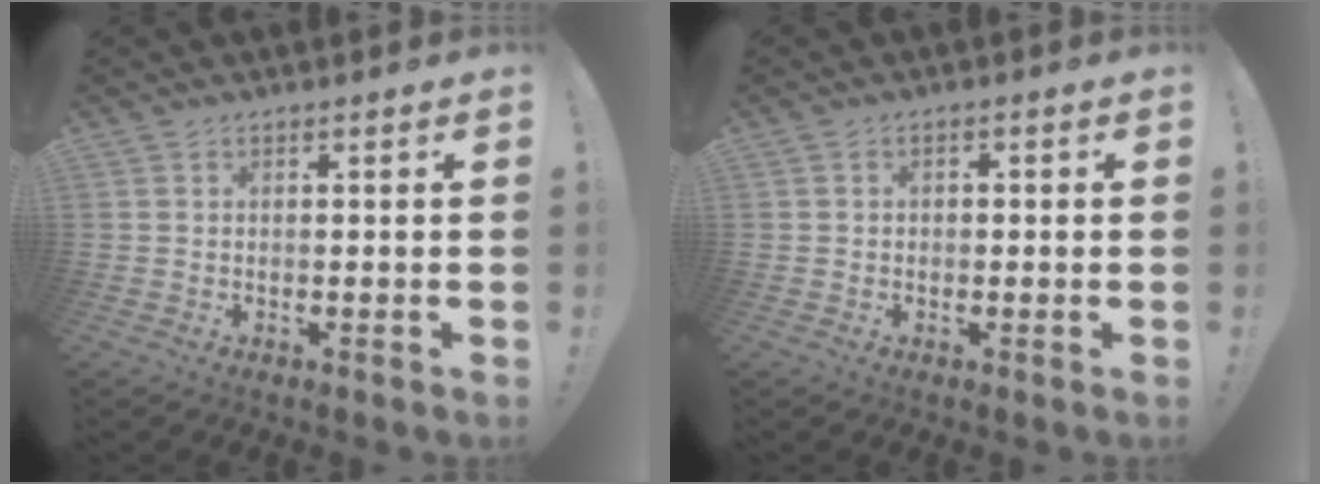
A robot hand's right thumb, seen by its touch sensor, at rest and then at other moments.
{"total": 1.5, "force": [-0.8, 1.1, 0.6], "torque": [-0.015, 0.007, -0.014]}